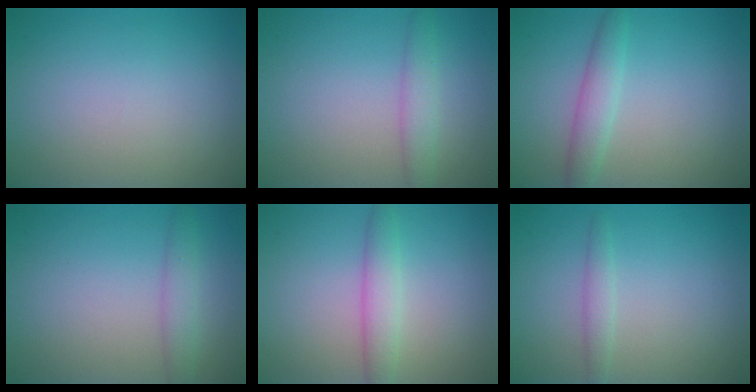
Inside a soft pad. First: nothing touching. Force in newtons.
{"total": 2.2, "press": 2.2, "slide": 0.1}
{"total": 2.5, "press": 2.5, "slide": 0.1}
{"total": 2.0, "press": 2.0, "slide": 0.0}
{"total": 2.6, "press": 2.6, "slide": 0.1}
{"total": 1.3, "press": 1.3, "slide": 0.1}